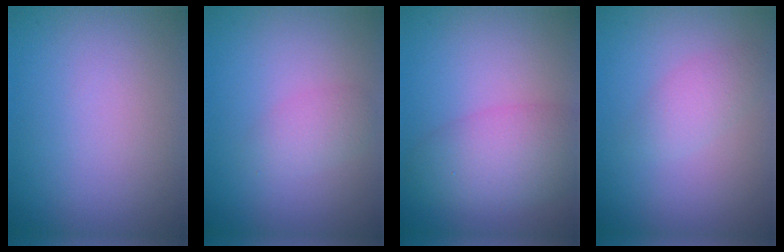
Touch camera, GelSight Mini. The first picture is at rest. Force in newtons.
{"total": 1.8, "press": 1.8, "slide": 0.1}
{"total": 5.4, "press": 5.4, "slide": 0.3}
{"total": 2.0, "press": 2.0, "slide": 0.1}